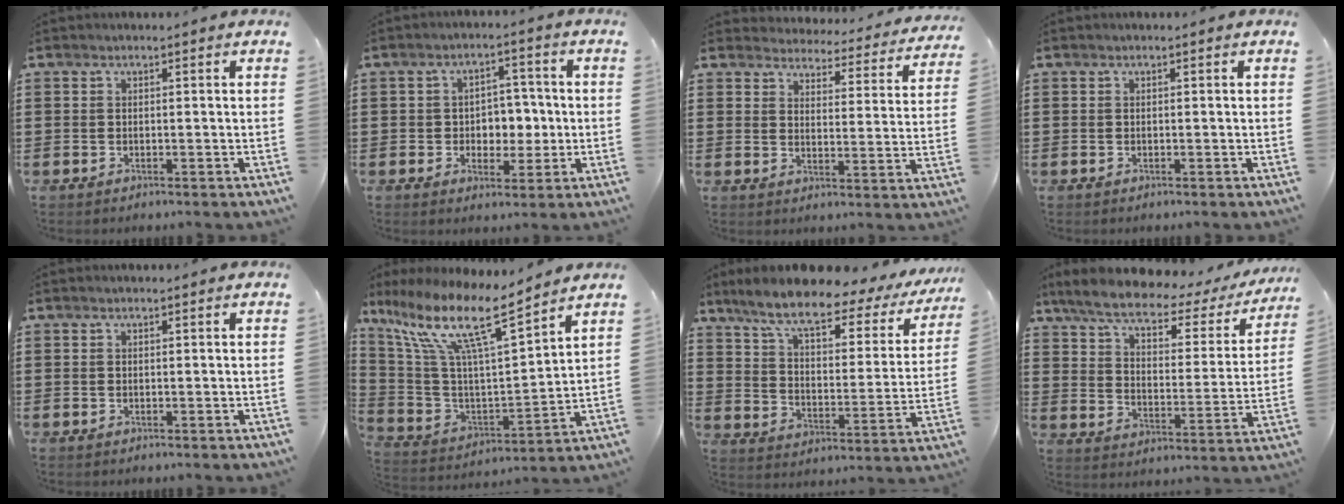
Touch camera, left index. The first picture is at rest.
{"total": 4.9, "force": [-0.2, 4.1, 2.7], "torque": [-0.049, 0.006, -0.012]}
{"total": 4.1, "force": [4.1, 0.2, 0.0], "torque": [-0.018, -0.040, 0.067]}
{"total": 0.0}
{"total": 0.0}
{"total": 14.0, "force": [9.0, 2.4, 10.5], "torque": [-0.233, -0.049, 0.147]}
{"total": 9.4, "force": [7.2, 1.4, 5.8], "torque": [-0.131, -0.040, 0.116]}
{"total": 7.3, "force": [5.6, 1.4, 4.5], "torque": [-0.110, -0.029, 0.092]}